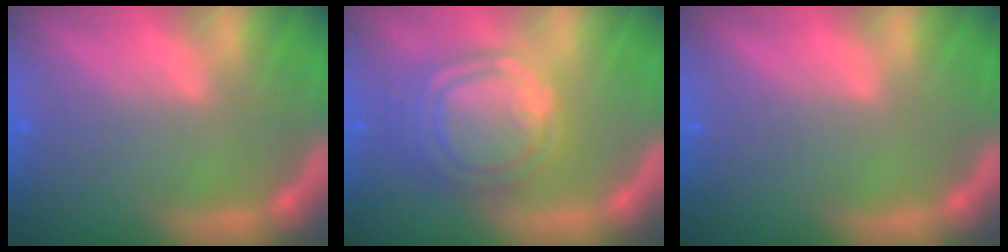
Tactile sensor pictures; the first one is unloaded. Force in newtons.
{"total": 8.6}
{"total": 0.0}